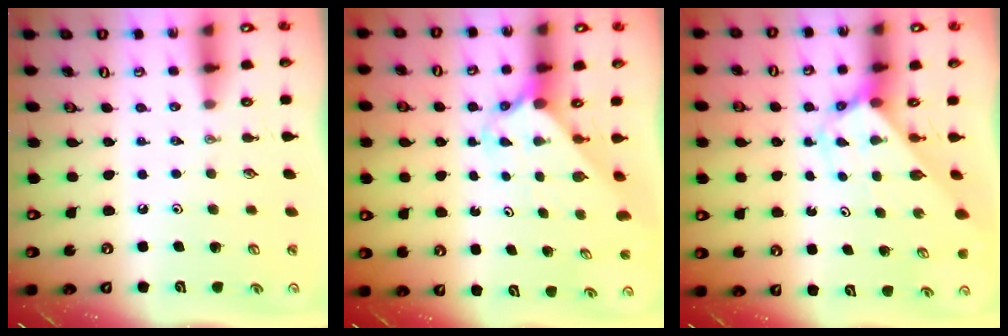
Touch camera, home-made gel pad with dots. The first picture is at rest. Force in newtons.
{"total": 2.4, "press": 2.3, "slide": 0.2}
{"total": 2.7, "press": 2.7, "slide": 0.2}